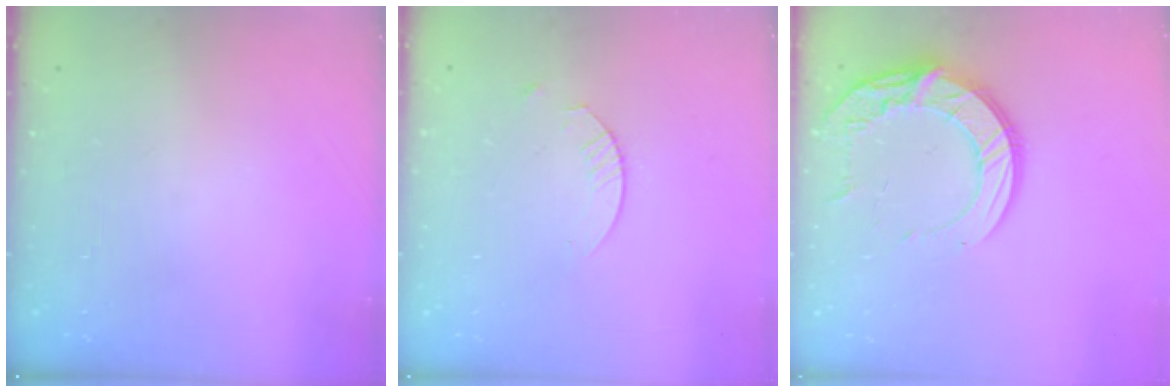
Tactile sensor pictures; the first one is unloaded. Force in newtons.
{"total": 2.4, "press": 2.4, "slide": 0.3}
{"total": 13.6, "press": 13.5, "slide": 1.2}